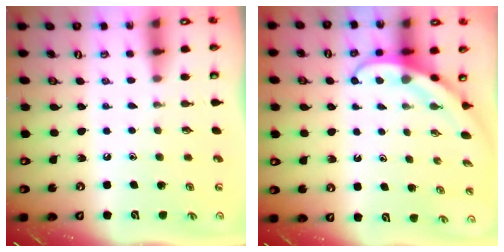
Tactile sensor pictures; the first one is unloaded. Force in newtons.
{"total": 3.9, "press": 3.9, "slide": 0.3}